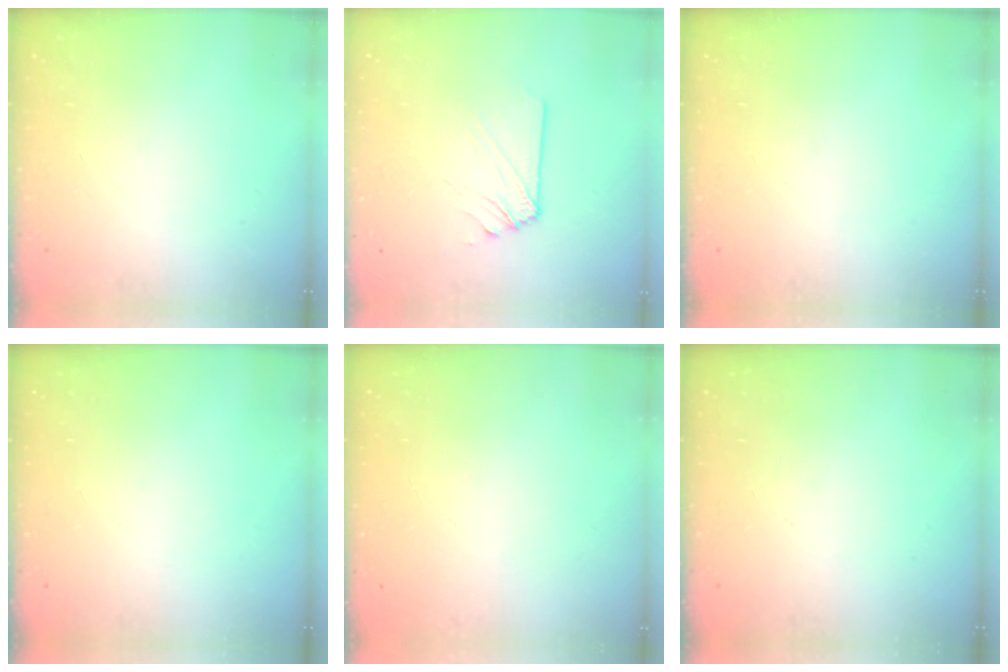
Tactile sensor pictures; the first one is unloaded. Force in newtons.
{"total": 2.9, "press": 2.8, "slide": 0.5}
{"total": 0.0}
{"total": 0.0}
{"total": 0.7, "press": 0.3, "slide": 0.7}
{"total": 0.0}